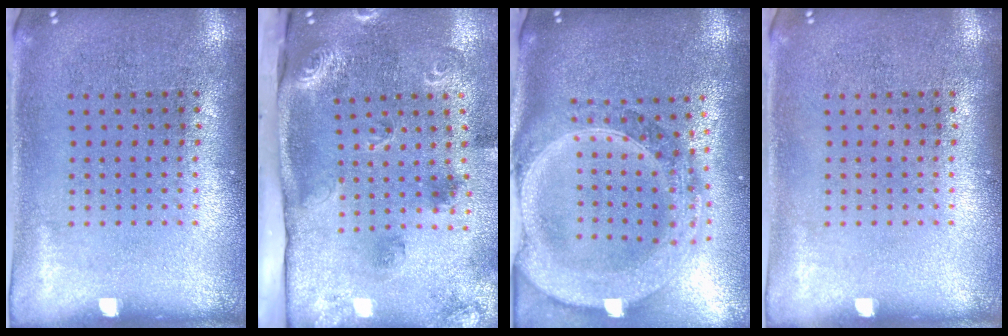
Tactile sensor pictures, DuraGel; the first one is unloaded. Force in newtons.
{"total": 2.3, "press": 1.8, "slide": 1.5}
{"total": 3.1, "press": 2.6, "slide": 1.7}
{"total": 0.0}